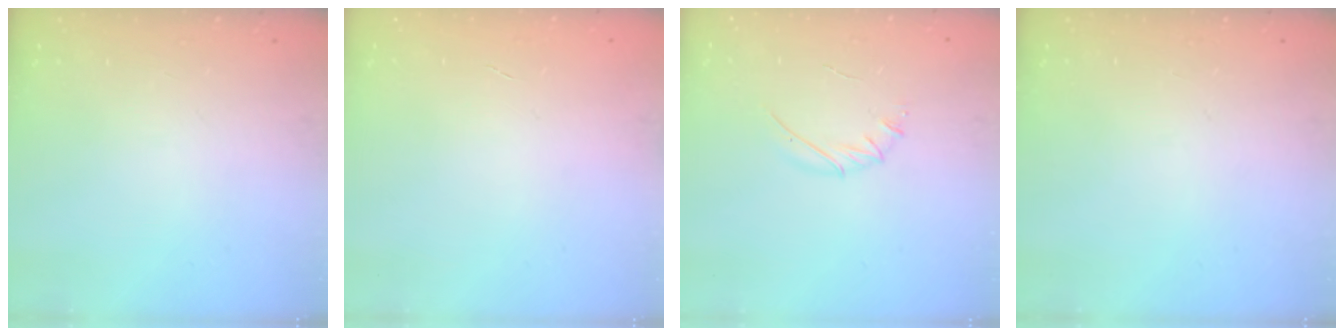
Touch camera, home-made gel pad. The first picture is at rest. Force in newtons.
{"total": 0.0}
{"total": 3.9, "press": 3.8, "slide": 1.0}
{"total": 0.0}